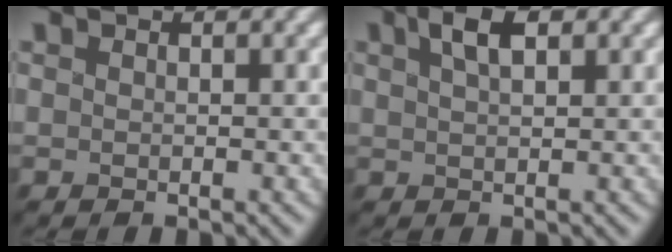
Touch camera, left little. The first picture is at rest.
{"total": 3.0, "force": [1.2, 1.2, 2.5], "torque": [-0.050, 0.001, 0.018]}